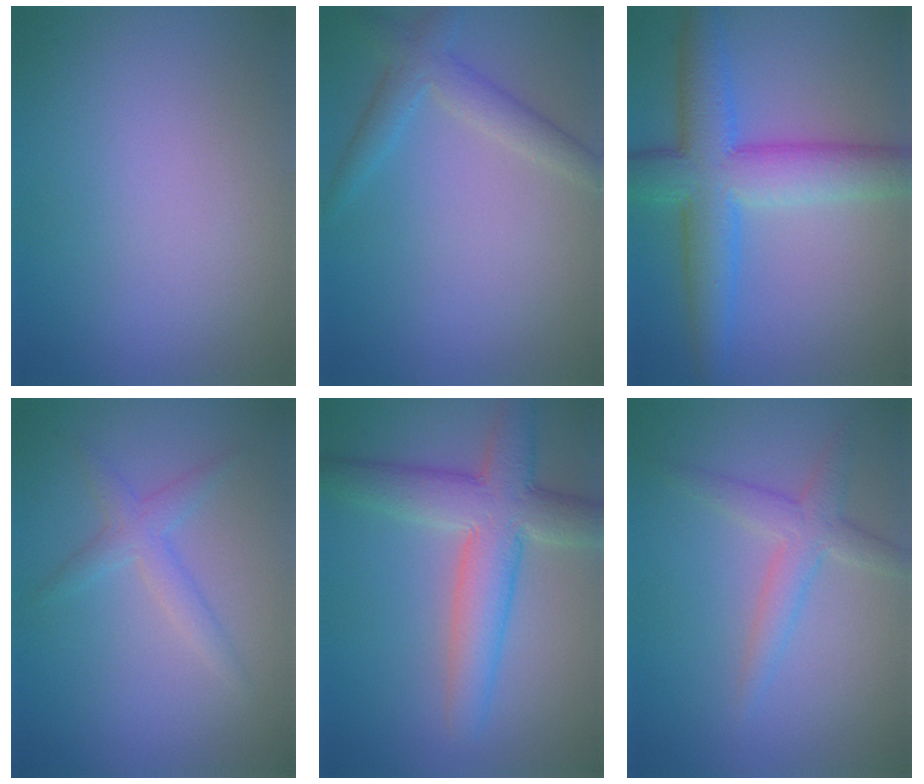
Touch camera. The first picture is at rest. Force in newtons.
{"total": 3.0, "press": 3.0, "slide": 0.3}
{"total": 8.4, "press": 8.4, "slide": 0.1}
{"total": 2.1, "press": 2.1, "slide": 0.1}
{"total": 7.0, "press": 7.0, "slide": 0.4}
{"total": 2.9, "press": 2.9, "slide": 0.1}